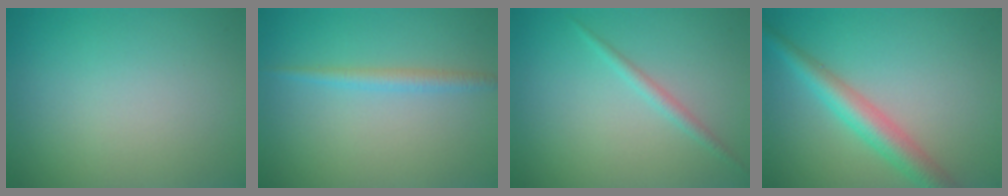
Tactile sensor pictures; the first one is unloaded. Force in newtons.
{"total": 1.7, "press": 1.7, "slide": 0.1}
{"total": 1.3, "press": 1.3, "slide": 0.0}
{"total": 4.1, "press": 4.1, "slide": 0.0}